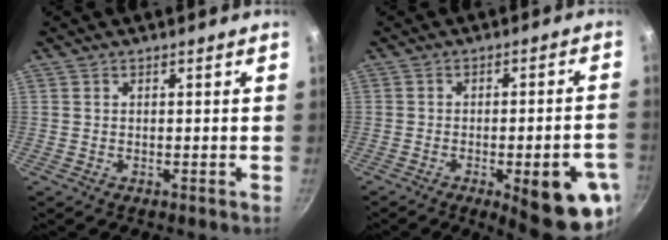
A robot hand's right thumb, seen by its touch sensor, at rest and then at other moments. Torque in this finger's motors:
{"motor_torque": [2.54, 2.10, 0.91, -0.85, 0.39]}